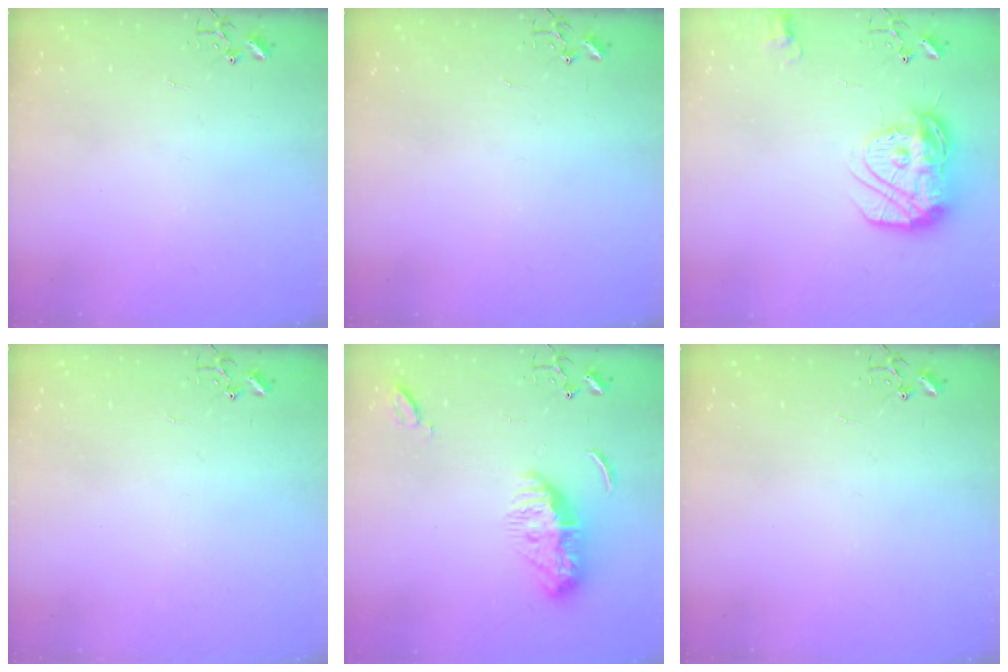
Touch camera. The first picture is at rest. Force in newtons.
{"total": 0.0}
{"total": 15.0, "press": 14.9, "slide": 1.1}
{"total": 0.0}
{"total": 11.1, "press": 11.0, "slide": 1.0}
{"total": 0.0}